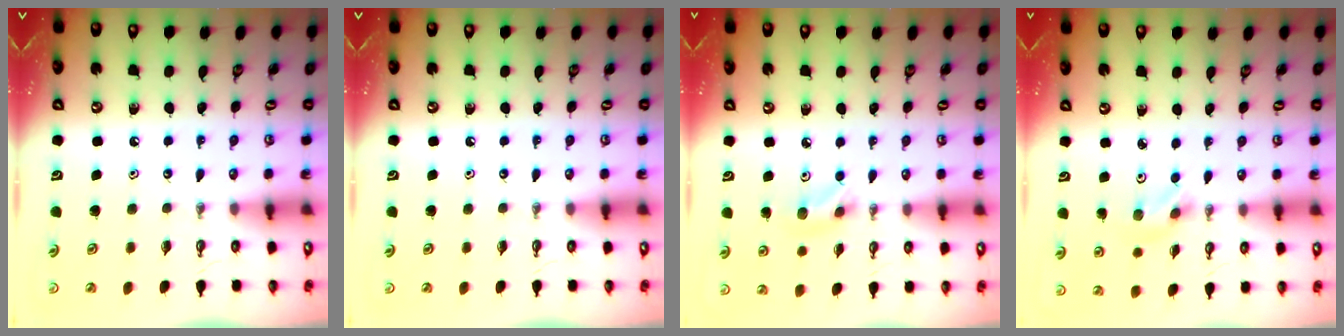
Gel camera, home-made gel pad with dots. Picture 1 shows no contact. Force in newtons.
{"total": 0.0}
{"total": 6.0, "press": 6.0, "slide": 0.5}
{"total": 2.6, "press": 2.4, "slide": 0.8}